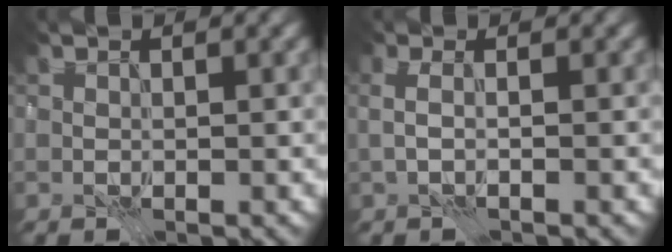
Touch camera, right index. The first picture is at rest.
{"total": 0.9, "force": [-0.5, 0.0, 0.7], "torque": [-0.014, -0.001, -0.012]}